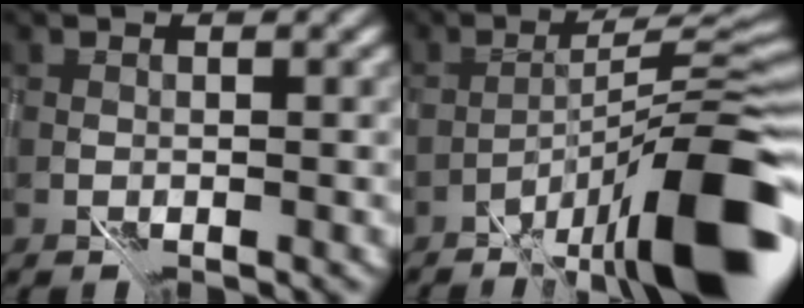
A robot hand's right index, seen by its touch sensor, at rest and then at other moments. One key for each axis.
{"total": 11.6, "fx": -5.8, "fy": 2.1, "fz": 9.9, "tx": -0.143, "ty": 0.023, "tz": -0.092}